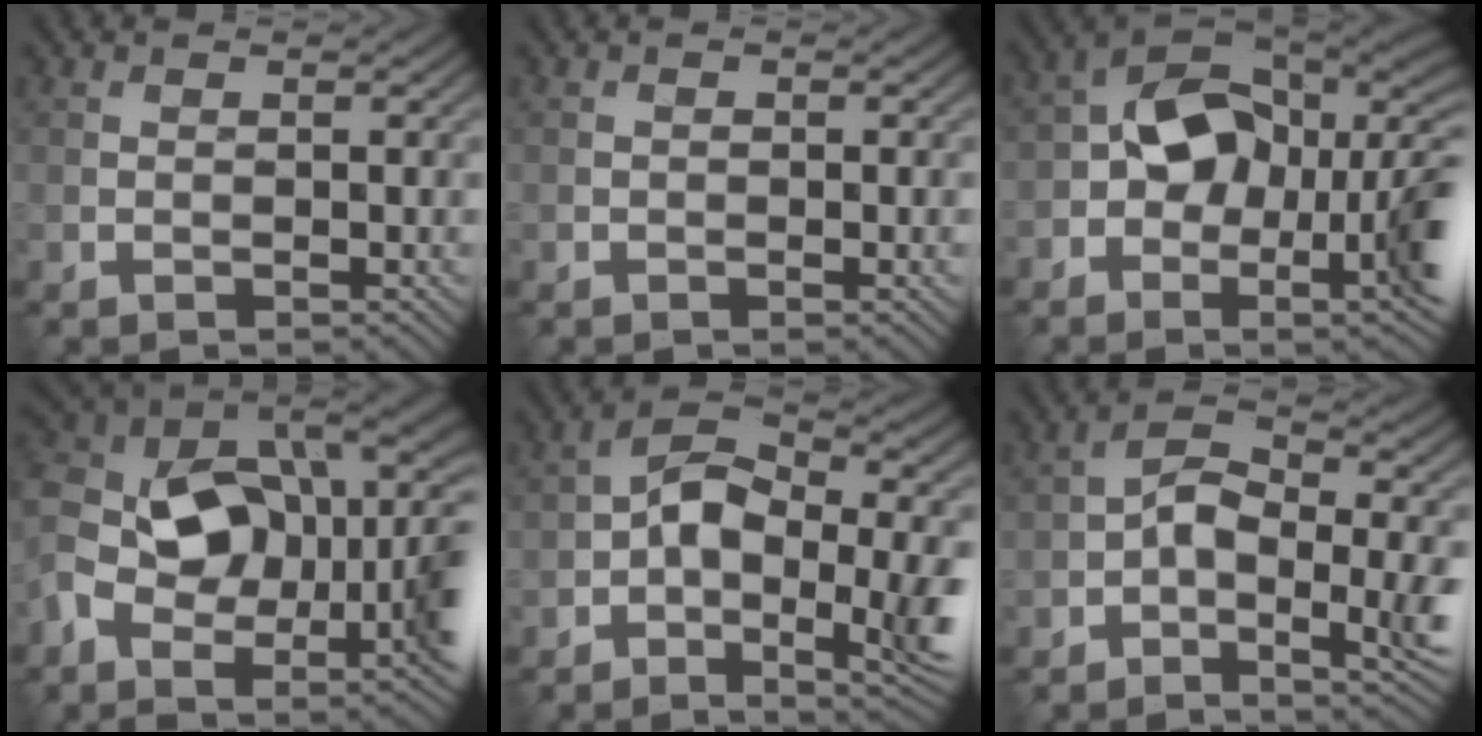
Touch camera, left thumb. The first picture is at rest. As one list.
[{"total": 0.9, "force": [-0.2, 0.4, 0.8], "torque": [-0.011, -0.001, -0.002]}, {"total": 14.4, "force": [-1.0, 8.3, 11.8], "torque": [-0.187, 0.008, -0.026]}, {"total": 15.0, "force": [-3.4, 9.8, 10.9], "torque": [-0.208, -0.020, -0.061]}, {"total": 11.6, "force": [-1.7, 5.8, 9.9], "torque": [-0.169, 0.002, -0.037]}, {"total": 7.7, "force": [-1.8, 3.6, 6.5], "torque": [-0.108, 0.004, -0.038]}]